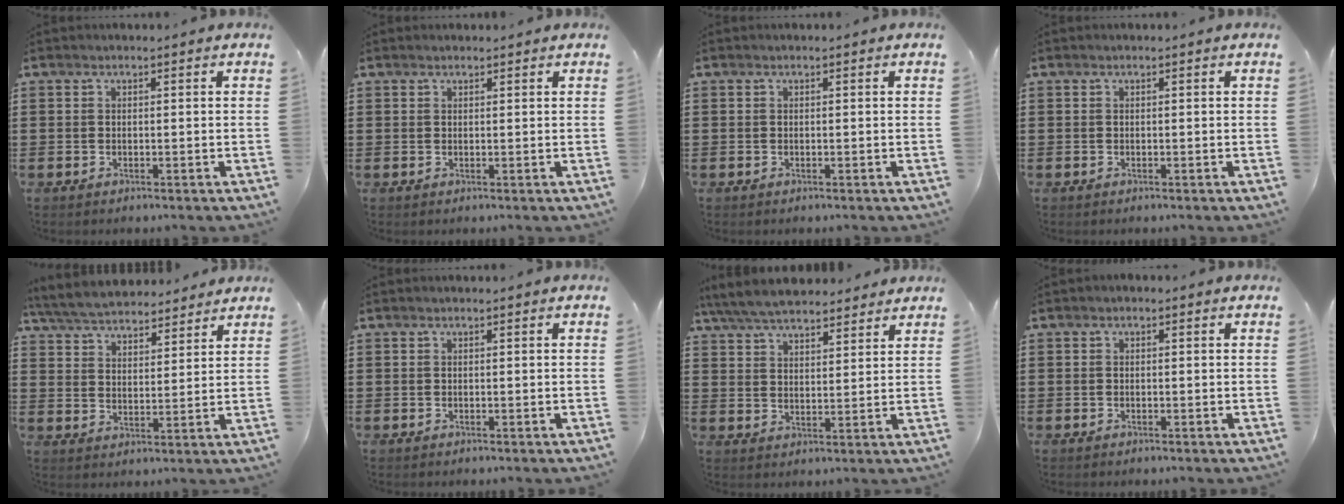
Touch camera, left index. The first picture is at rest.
{"total": 0.6, "force": [0.6, 0.2, 0.1], "torque": [-0.004, 0.001, 0.012]}
{"total": 0.0}
{"total": 0.0}
{"total": 5.7, "force": [5.5, 1.0, 1.0], "torque": [-0.044, -0.023, 0.099]}
{"total": 0.0}
{"total": 6.4, "force": [5.9, 1.4, 2.0], "torque": [-0.059, -0.012, 0.109]}
{"total": 0.6, "force": [-0.4, 0.3, 0.1], "torque": [-0.003, 0.000, -0.009]}